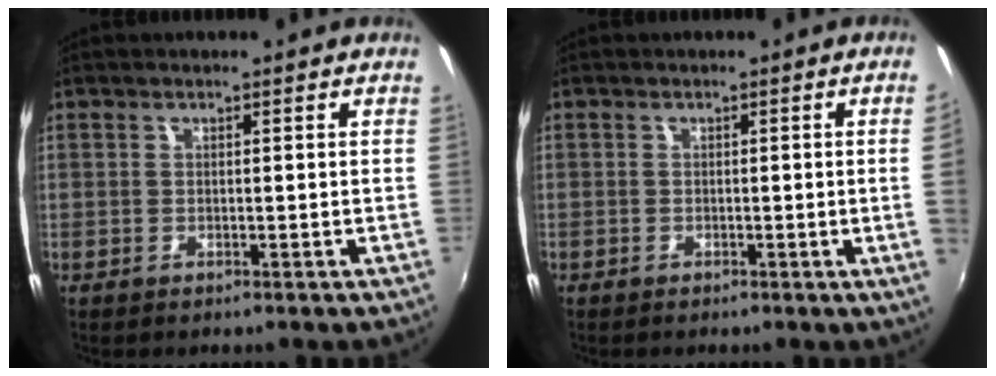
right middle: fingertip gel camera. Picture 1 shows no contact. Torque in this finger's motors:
{"motor_torque": [1.03, -1.11, -0.32, -0.21]}